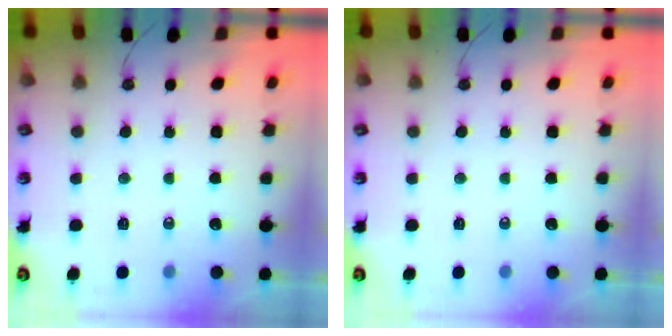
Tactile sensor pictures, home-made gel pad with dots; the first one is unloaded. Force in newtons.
{"total": 0.0}